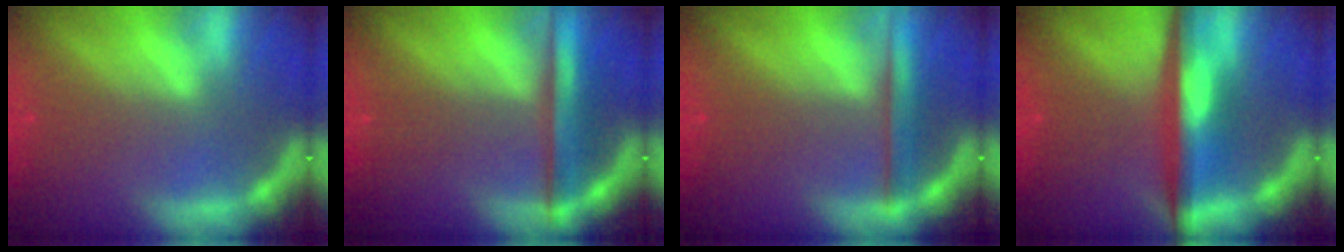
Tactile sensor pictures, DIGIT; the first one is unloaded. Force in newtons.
{"total": 4.4}
{"total": 2.9}
{"total": 6.5}